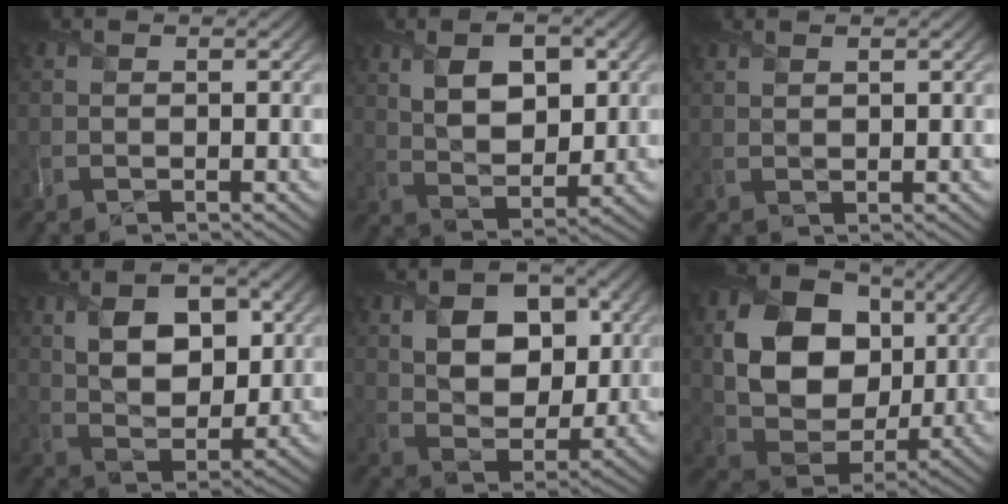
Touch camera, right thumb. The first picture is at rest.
{"total": 8.2, "force": [2.9, 4.4, 6.3], "torque": [-0.116, 0.004, 0.053]}
{"total": 1.2, "force": [1.1, 0.1, 0.5], "torque": [-0.016, 0.004, 0.024]}
{"total": 9.1, "force": [3.0, 5.3, 6.7], "torque": [-0.122, 0.003, 0.052]}
{"total": 9.7, "force": [2.8, 6.4, 6.7], "torque": [-0.118, 0.001, 0.042]}
{"total": 13.8, "force": [3.0, 10.5, 8.4], "torque": [-0.170, -0.006, 0.049]}